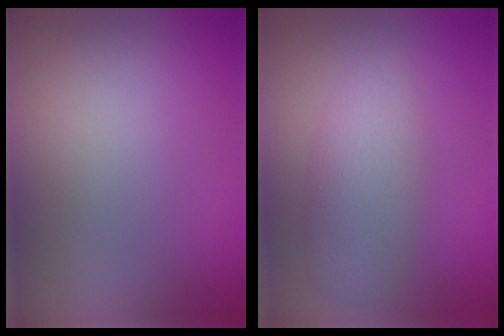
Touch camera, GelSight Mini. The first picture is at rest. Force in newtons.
{"total": 2.2, "press": 2.2, "slide": 0.2}